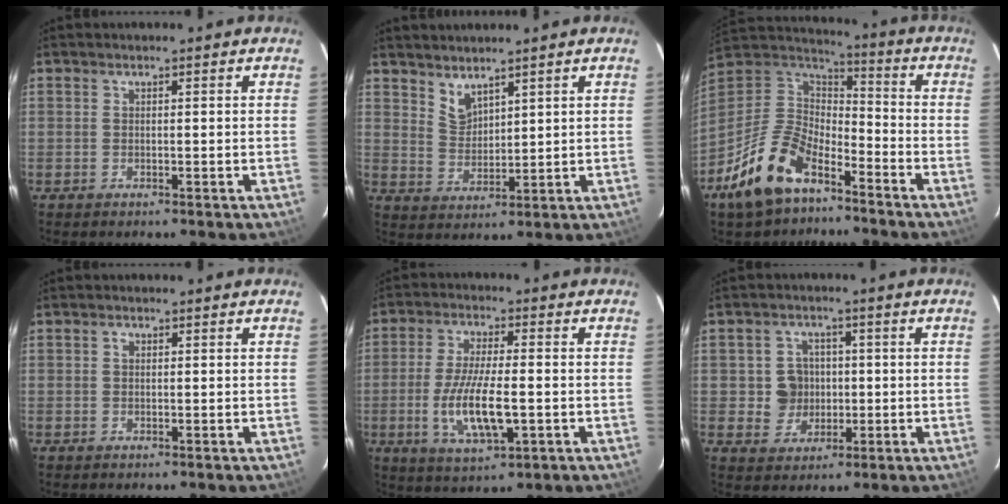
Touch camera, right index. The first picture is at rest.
{"total": 4.4, "force": [3.8, 1.7, 1.5], "torque": [-0.025, -0.004, 0.076]}
{"total": 17.8, "force": [-10.9, 8.9, 10.9], "torque": [-0.247, -0.003, -0.206]}
{"total": 0.7, "force": [0.2, 0.6, 0.3], "torque": [-0.006, 0.004, 0.002]}
{"total": 11.2, "force": [-2.5, 3.2, 10.5], "torque": [-0.211, -0.013, -0.046]}
{"total": 5.9, "force": [-0.2, 5.7, 1.4], "torque": [-0.034, 0.013, 0.006]}